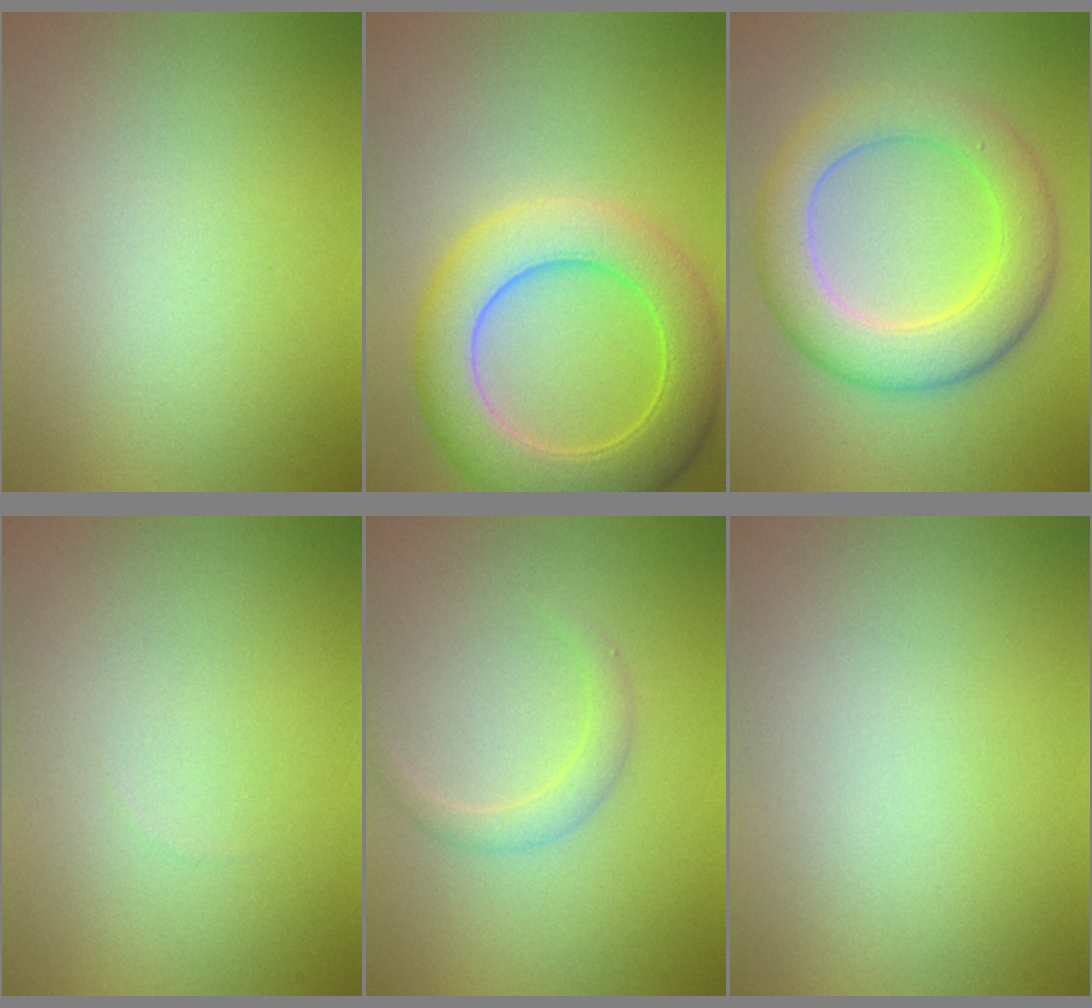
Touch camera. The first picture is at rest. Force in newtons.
{"total": 7.3, "press": 7.3, "slide": 0.2}
{"total": 6.8, "press": 6.8, "slide": 0.5}
{"total": 0.0}
{"total": 1.4, "press": 1.4, "slide": 0.0}
{"total": 0.0}